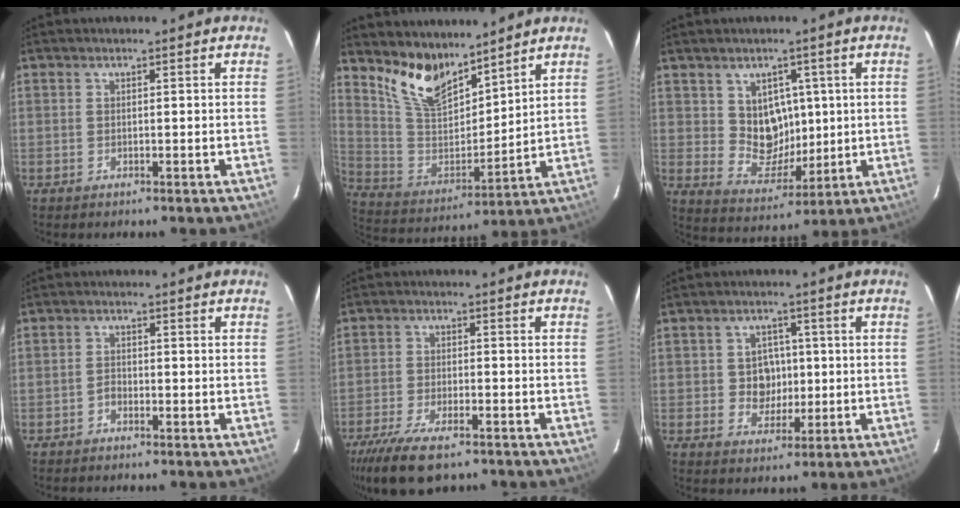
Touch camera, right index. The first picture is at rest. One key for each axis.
{"total": 12.8, "fx": 10.0, "fy": 5.1, "fz": 6.1, "tx": -0.128, "ty": -0.005, "tz": 0.204}
{"total": 8.4, "fx": 2.2, "fy": 7.4, "fz": 3.3, "tx": -0.058, "ty": 0.003, "tz": 0.055}
{"total": 1.3, "fx": -1.1, "fy": 0.7, "fz": 0.4, "tx": -0.007, "ty": 0.003, "tz": -0.021}
{"total": 12.4, "fx": -9.0, "fy": 4.3, "fz": 7.4, "tx": -0.174, "ty": -0.036, "tz": -0.161}
{"total": 5.4, "fx": 0.0, "fy": 5.0, "fz": 2.2, "tx": -0.042, "ty": 0.012, "tz": 0.007}